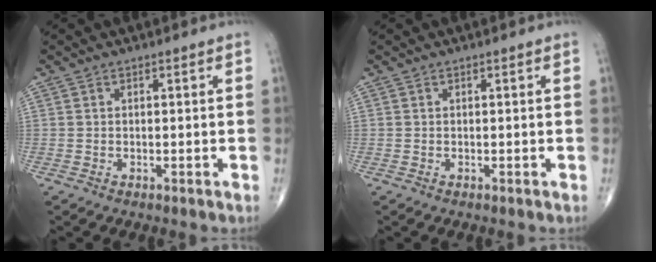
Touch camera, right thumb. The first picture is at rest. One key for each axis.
{"total": 0.0}